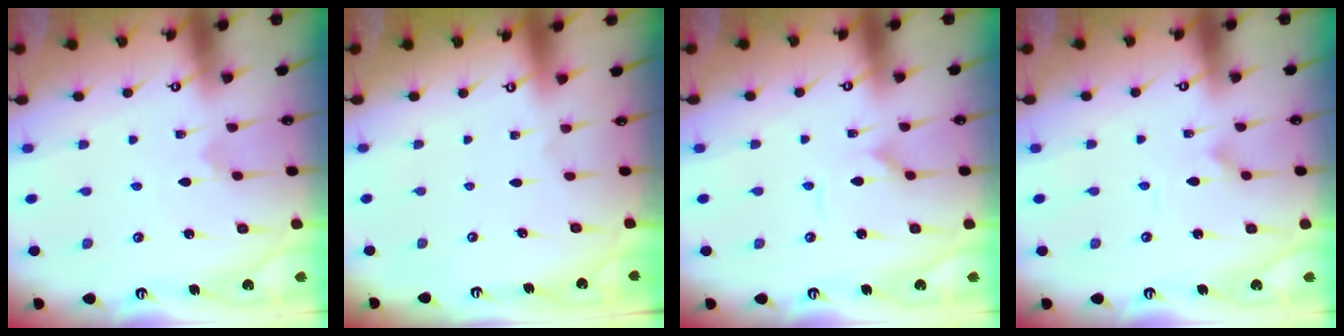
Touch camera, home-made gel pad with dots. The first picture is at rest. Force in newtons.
{"total": 0.0}
{"total": 2.1, "press": 2.1, "slide": 0.2}
{"total": 2.4, "press": 2.4, "slide": 0.1}